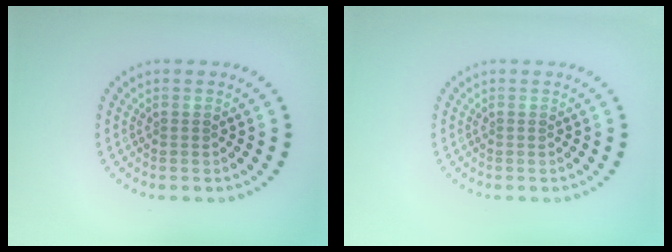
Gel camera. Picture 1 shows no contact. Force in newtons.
{"total": 0.0}